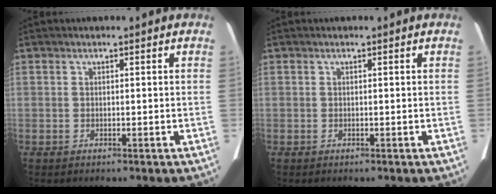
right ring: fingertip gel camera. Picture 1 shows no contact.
{"total": 0.0}